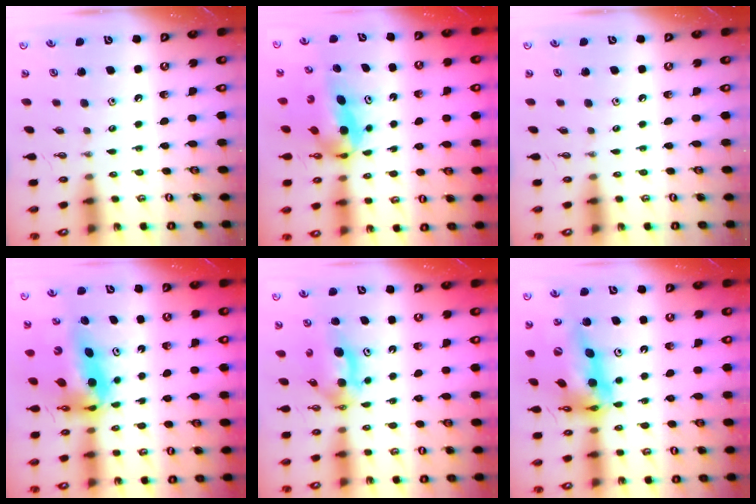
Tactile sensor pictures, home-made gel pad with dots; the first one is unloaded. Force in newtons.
{"total": 5.7, "press": 5.4, "slide": 2.0}
{"total": 0.0}
{"total": 10.0, "press": 9.8, "slide": 2.2}
{"total": 5.8, "press": 5.6, "slide": 1.5}
{"total": 18.9, "press": 18.8, "slide": 2.0}